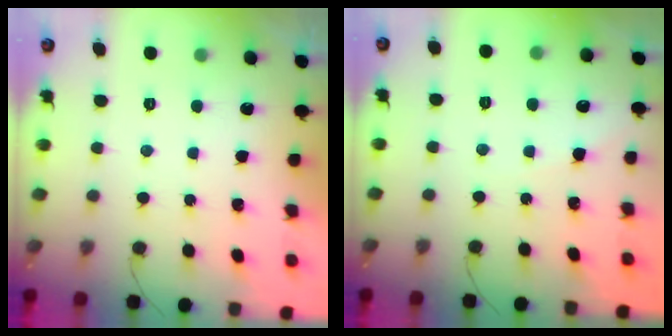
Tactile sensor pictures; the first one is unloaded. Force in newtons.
{"total": 3.0, "press": 2.9, "slide": 0.5}